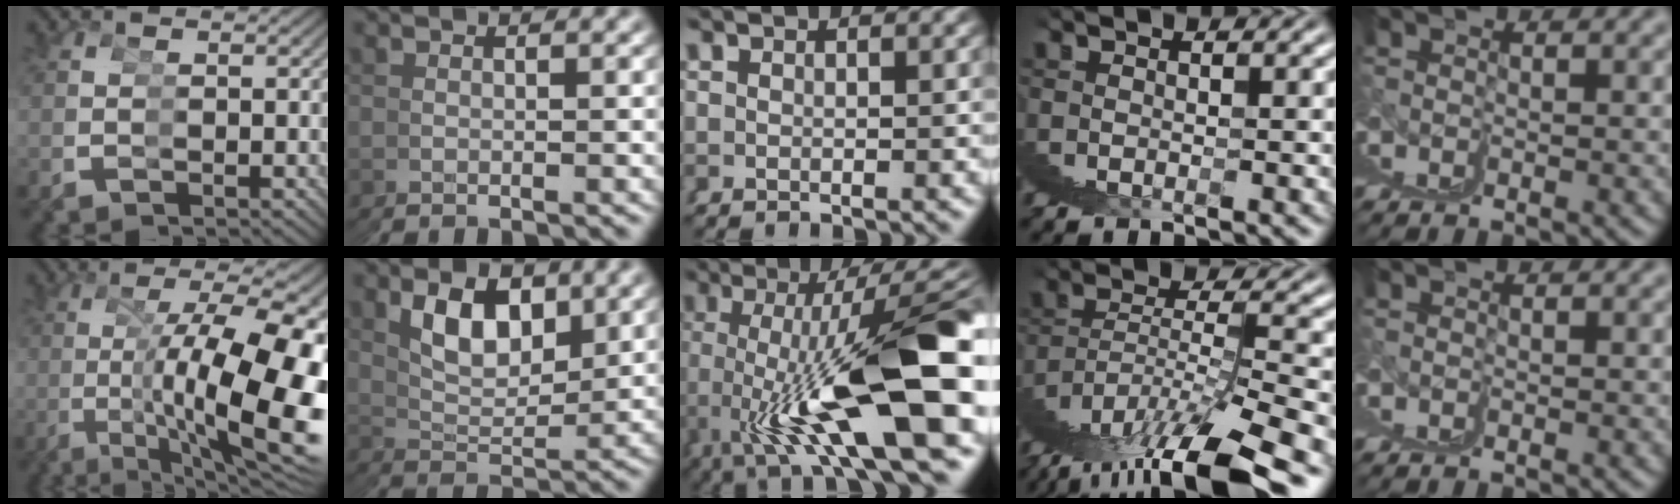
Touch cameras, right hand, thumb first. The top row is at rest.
{"thumb": {"total": 17.7, "force": [-2.1, 8.6, 15.4], "torque": [-0.265, -0.053, 0.005]}, "index": {"total": 4.6, "force": [2.4, 2.5, 2.9], "torque": [-0.044, -0.009, 0.046]}, "middle": {"total": 14.9, "force": [-1.2, 4.3, 14.2], "torque": [-0.235, -0.006, -0.008]}, "ring": {"total": 8.4, "force": [1.5, 3.9, 7.4], "torque": [-0.121, 0.023, 0.016]}, "little": {"total": 1.3, "force": [0.7, -0.8, -0.8], "torque": [0.016, 0.007, 0.008]}}